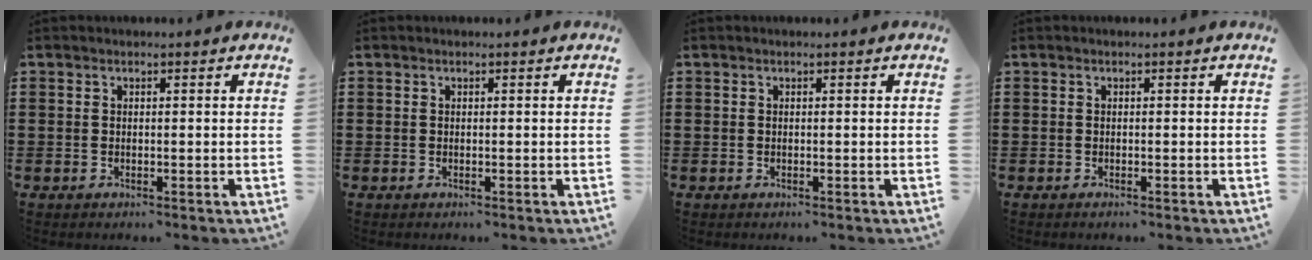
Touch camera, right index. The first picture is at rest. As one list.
[{"total": 0.0}, {"total": 0.0}, {"total": 0.0}]